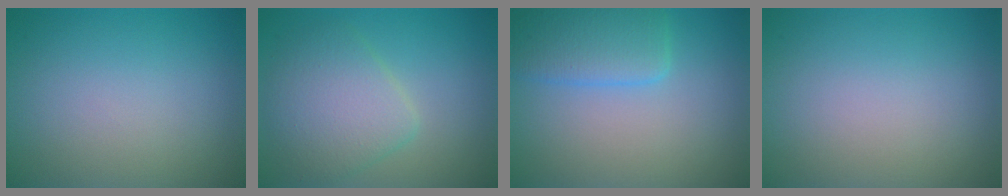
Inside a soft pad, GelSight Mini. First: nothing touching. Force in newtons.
{"total": 4.8, "press": 4.8, "slide": 0.1}
{"total": 3.9, "press": 3.8, "slide": 0.3}
{"total": 0.0}